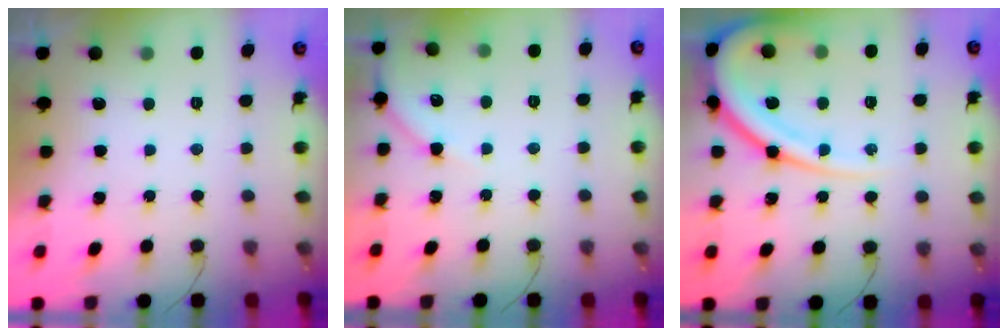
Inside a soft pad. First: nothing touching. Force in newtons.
{"total": 5.1, "press": 5.1, "slide": 0.7}
{"total": 17.7, "press": 17.7, "slide": 1.5}